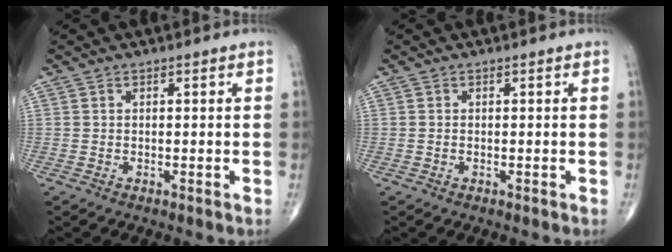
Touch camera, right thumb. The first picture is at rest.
{"total": 0.0}